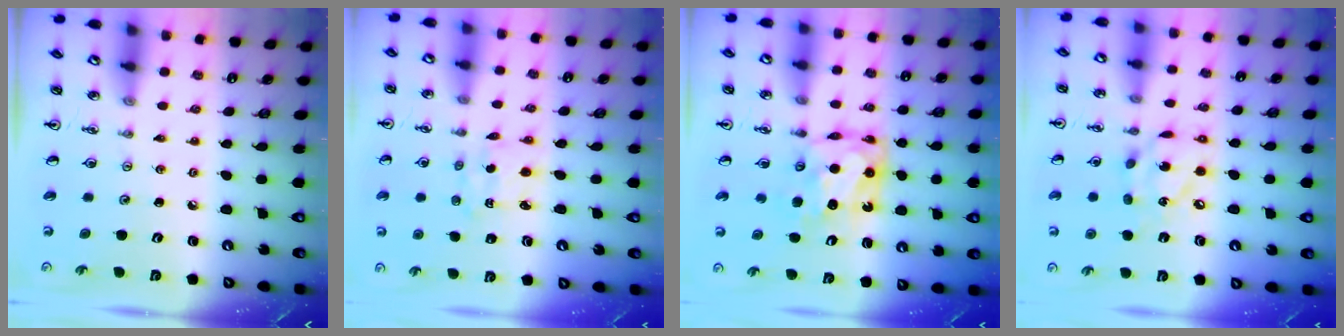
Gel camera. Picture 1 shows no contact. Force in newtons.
{"total": 1.9, "press": 1.8, "slide": 0.6}
{"total": 7.8, "press": 7.7, "slide": 0.7}
{"total": 12.0, "press": 12.0, "slide": 0.9}